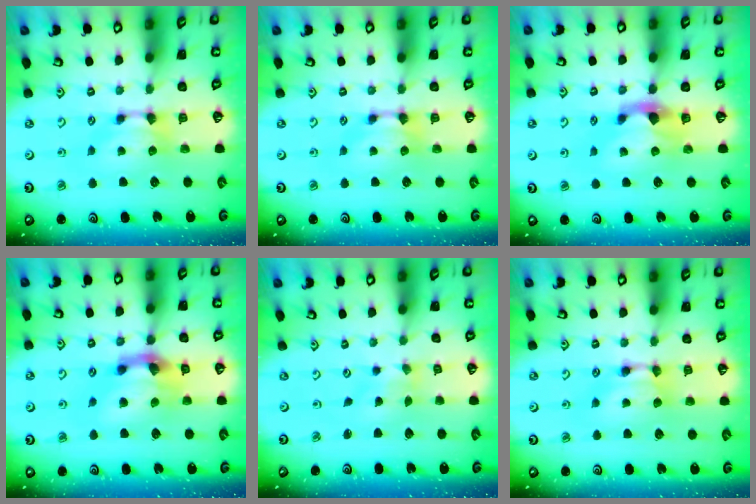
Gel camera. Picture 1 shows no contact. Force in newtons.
{"total": 0.0}
{"total": 2.3, "press": 1.9, "slide": 1.3}
{"total": 5.3, "press": 4.8, "slide": 2.2}
{"total": 2.9, "press": 2.7, "slide": 0.9}
{"total": 1.7, "press": 1.7, "slide": 0.1}